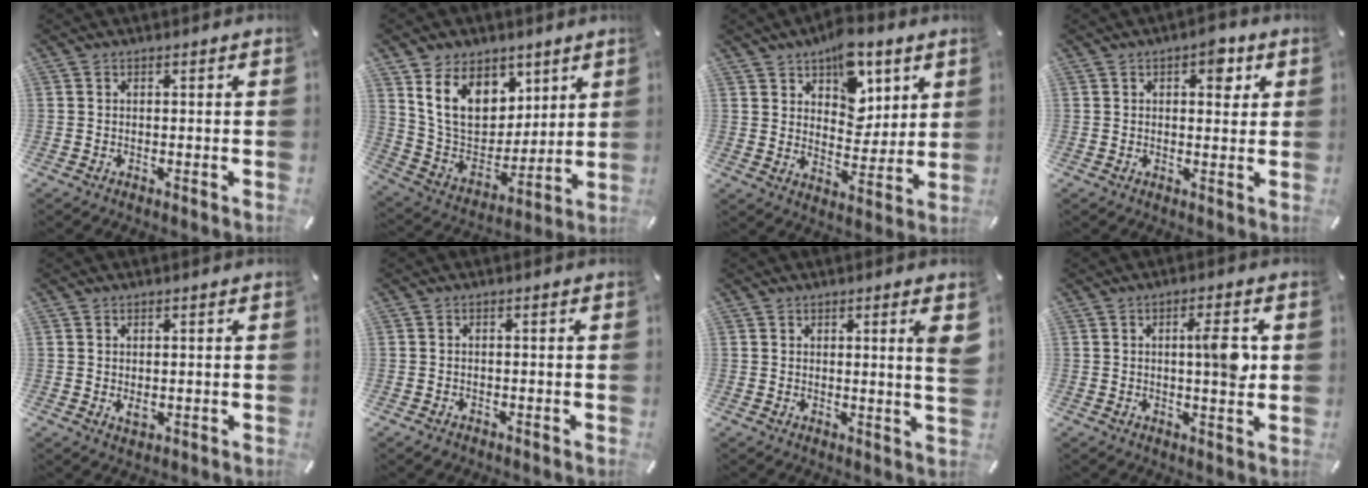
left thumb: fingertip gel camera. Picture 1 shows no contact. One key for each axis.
{"total": 15.1, "fx": 7.5, "fy": 11.2, "fz": 6.9, "tx": -0.137, "ty": -0.034, "tz": 0.149}
{"total": 12.2, "fx": 7.2, "fy": 7.9, "fz": 5.9, "tx": -0.074, "ty": -0.042, "tz": 0.127}
{"total": 5.6, "fx": 2.1, "fy": 3.2, "fz": 4.1, "tx": -0.030, "ty": -0.013, "tz": 0.024}
{"total": 1.9, "fx": 0.2, "fy": 1.2, "fz": 1.5, "tx": -0.036, "ty": -0.001, "tz": 0.002}
{"total": 0.9, "fx": -0.5, "fy": 0.6, "fz": 0.4, "tx": -0.009, "ty": 0.001, "tz": -0.011}
{"total": 4.5, "fx": 1.8, "fy": 0.0, "fz": 4.1, "tx": -0.066, "ty": -0.011, "tz": 0.025}
{"total": 8.0, "fx": 1.5, "fy": 1.9, "fz": 7.6, "tx": -0.122, "ty": -0.007, "tz": 0.018}